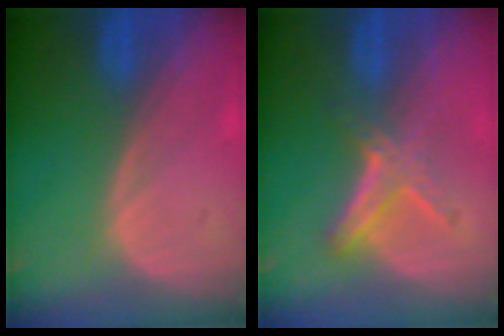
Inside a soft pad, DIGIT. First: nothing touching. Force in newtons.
{"total": 5.2, "press": 4.8, "slide": 2.1}